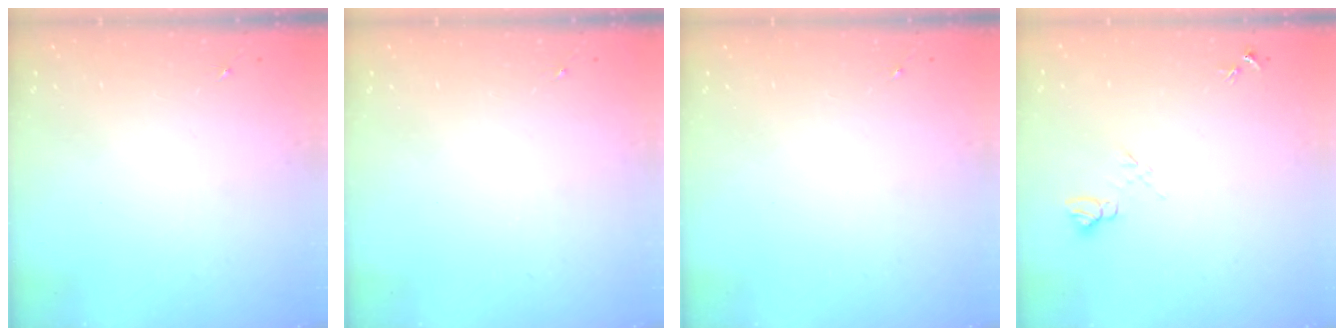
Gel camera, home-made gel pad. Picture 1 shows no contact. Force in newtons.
{"total": 0.0}
{"total": 0.0}
{"total": 7.1, "press": 7.1, "slide": 0.7}